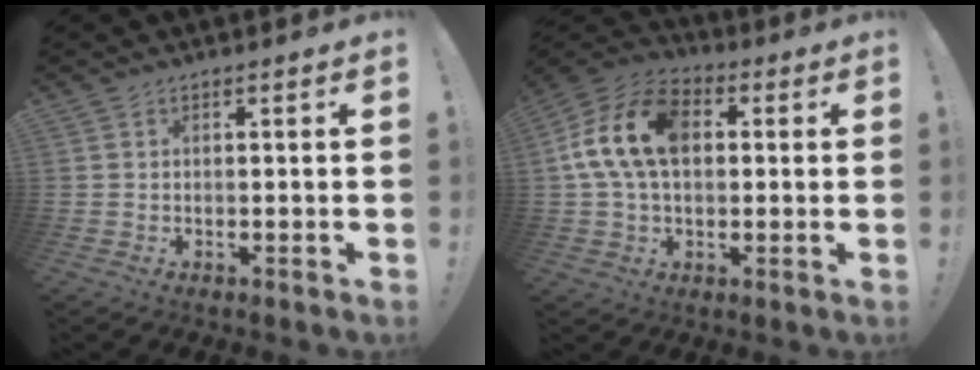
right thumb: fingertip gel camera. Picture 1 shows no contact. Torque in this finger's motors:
{"motor_torque": [1.68, 1.71, 0.66, -0.44, 0.16]}